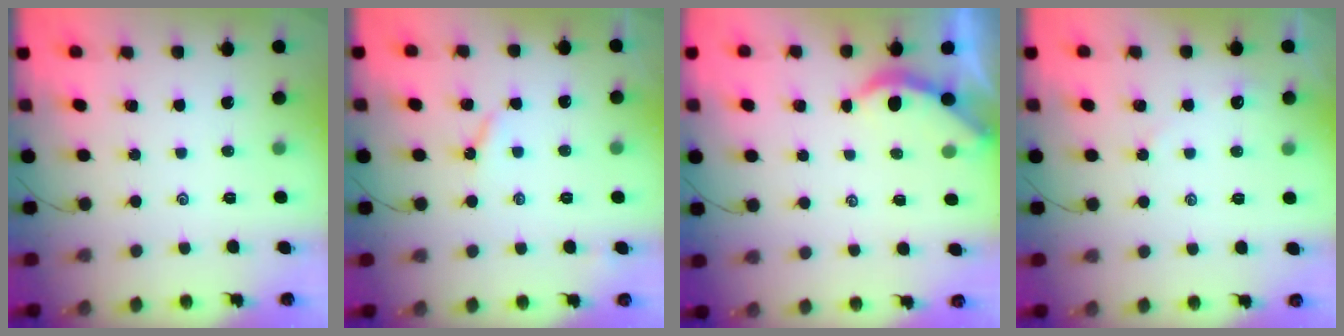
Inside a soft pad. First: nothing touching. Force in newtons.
{"total": 3.0, "press": 3.0, "slide": 0.4}
{"total": 2.3, "press": 2.3, "slide": 0.5}
{"total": 1.8, "press": 1.8, "slide": 0.4}